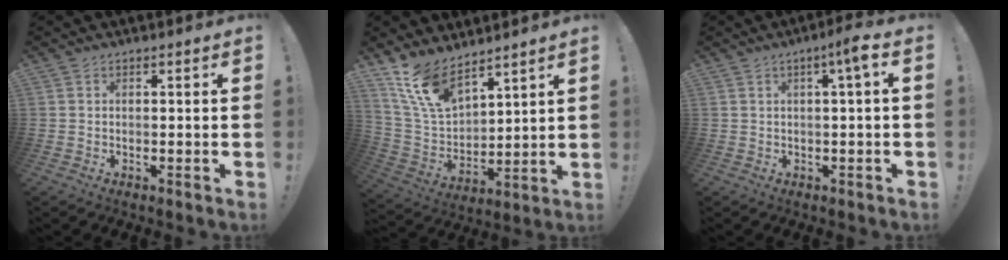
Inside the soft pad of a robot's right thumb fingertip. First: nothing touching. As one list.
[{"total": 13.6, "force": [10.4, 6.1, 6.4], "torque": [-0.138, -0.066, 0.201]}, {"total": 5.0, "force": [1.0, 0.2, 4.9], "torque": [-0.075, -0.004, 0.008]}]